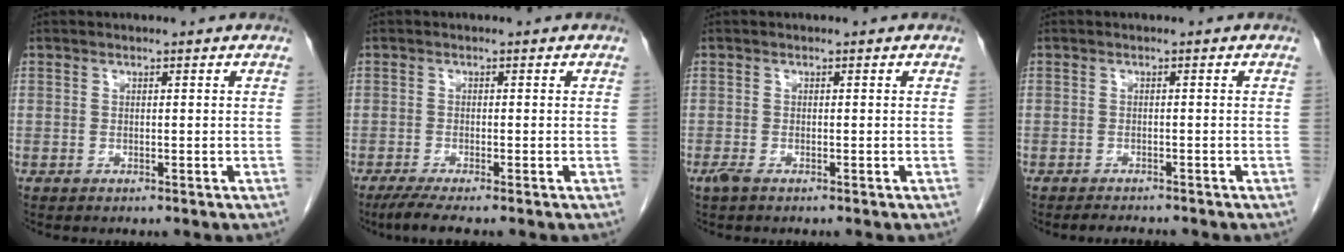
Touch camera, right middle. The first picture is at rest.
{"total": 3.8, "force": [-2.9, -0.1, 2.5], "torque": [-0.049, -0.011, -0.055]}
{"total": 1.2, "force": [-0.8, 0.2, 0.8], "torque": [-0.023, -0.004, -0.017]}
{"total": 2.2, "force": [-2.2, 0.2, 0.5], "torque": [-0.010, -0.007, -0.031]}